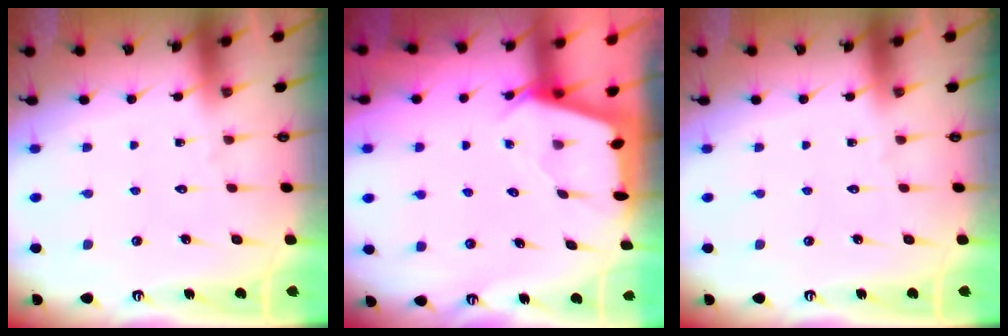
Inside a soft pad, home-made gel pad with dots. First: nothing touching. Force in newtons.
{"total": 2.5, "press": 2.5, "slide": 0.3}
{"total": 0.0}